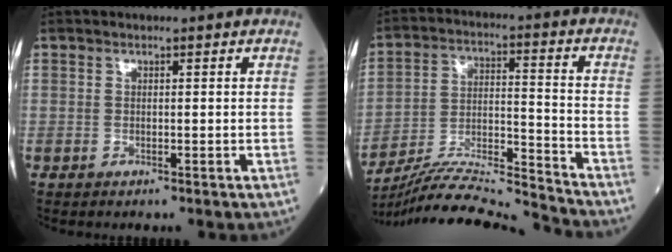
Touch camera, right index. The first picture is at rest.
{"total": 15.6, "force": [-15.1, -2.2, 3.3], "torque": [-0.066, 0.014, -0.259]}